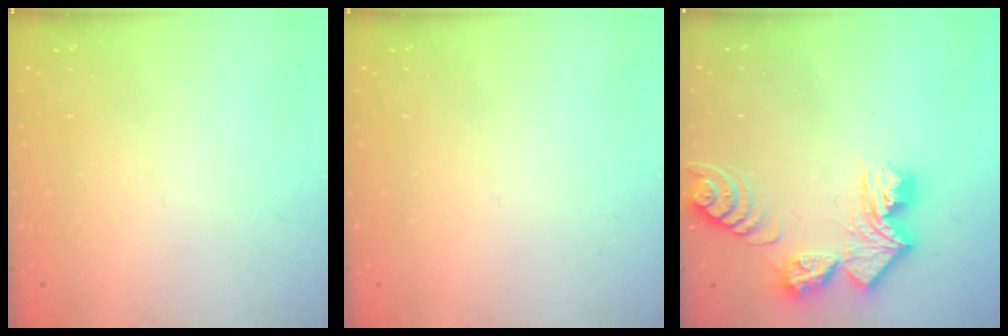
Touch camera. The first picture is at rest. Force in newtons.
{"total": 0.0}
{"total": 14.4, "press": 14.3, "slide": 1.6}